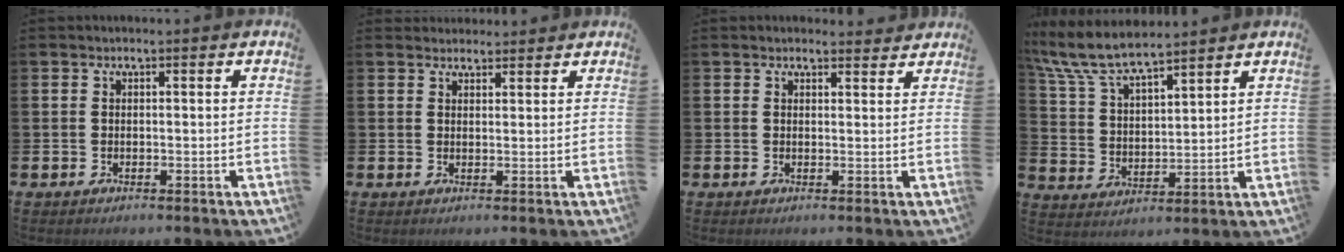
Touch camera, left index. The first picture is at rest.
{"total": 2.3, "force": [2.2, 0.7, -0.1], "torque": [0.014, -0.010, 0.037]}
{"total": 1.7, "force": [1.7, 0.3, 0.0], "torque": [0.012, -0.009, 0.027]}
{"total": 8.2, "force": [7.7, 1.2, 2.8], "torque": [-0.084, -0.035, 0.137]}